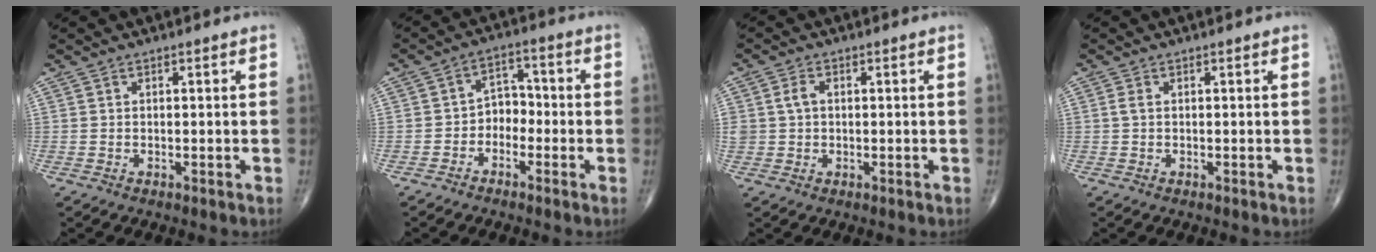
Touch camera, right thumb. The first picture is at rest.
{"total": 4.8, "force": [-2.1, 3.6, 2.3], "torque": [-0.007, 0.030, -0.051]}
{"total": 3.2, "force": [0.4, 2.4, 2.1], "torque": [-0.042, 0.008, 0.008]}
{"total": 1.0, "force": [0.1, 0.5, 0.8], "torque": [-0.019, -0.001, 0.000]}